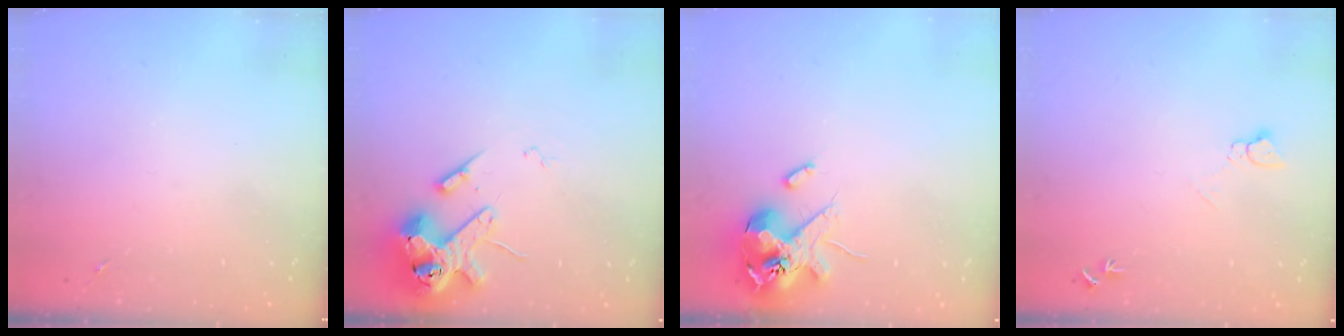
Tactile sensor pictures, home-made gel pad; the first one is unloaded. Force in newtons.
{"total": 15.0, "press": 14.9, "slide": 2.1}
{"total": 14.7, "press": 14.5, "slide": 2.1}
{"total": 5.1, "press": 5.1, "slide": 0.6}